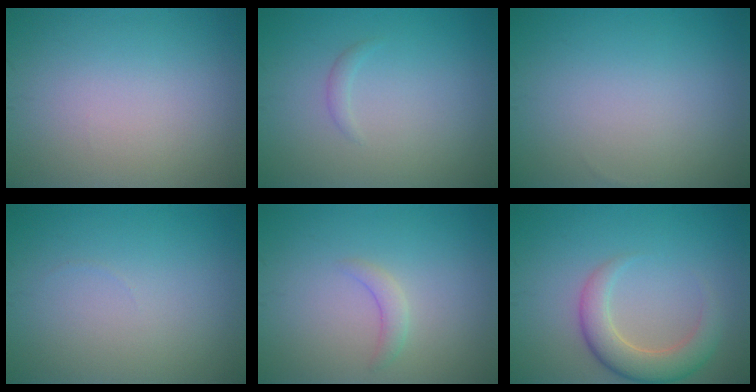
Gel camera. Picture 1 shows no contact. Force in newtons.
{"total": 0.7, "press": 0.7, "slide": 0.1}
{"total": 0.0}
{"total": 0.0}
{"total": 1.3, "press": 1.3, "slide": 0.2}
{"total": 4.4, "press": 4.4, "slide": 0.5}